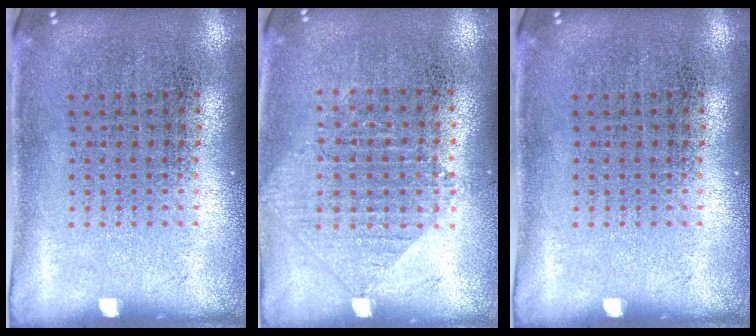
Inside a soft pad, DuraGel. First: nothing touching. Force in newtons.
{"total": 0.9, "press": 0.9, "slide": 0.2}
{"total": 0.0}